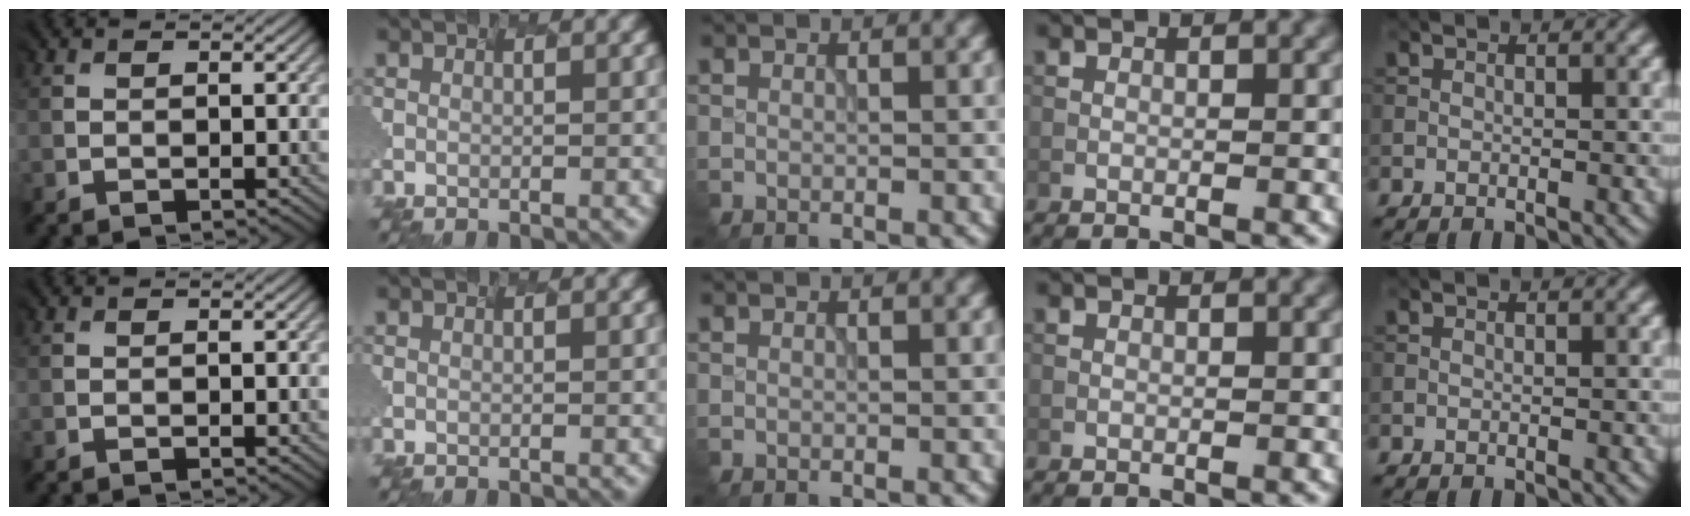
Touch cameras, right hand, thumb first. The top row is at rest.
{}